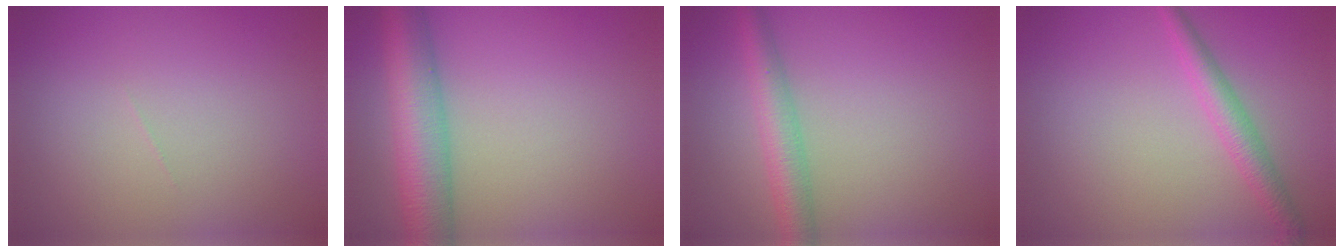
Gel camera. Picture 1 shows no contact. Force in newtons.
{"total": 7.5, "press": 7.5, "slide": 0.1}
{"total": 3.6, "press": 3.6, "slide": 0.1}
{"total": 2.5, "press": 2.5, "slide": 0.1}